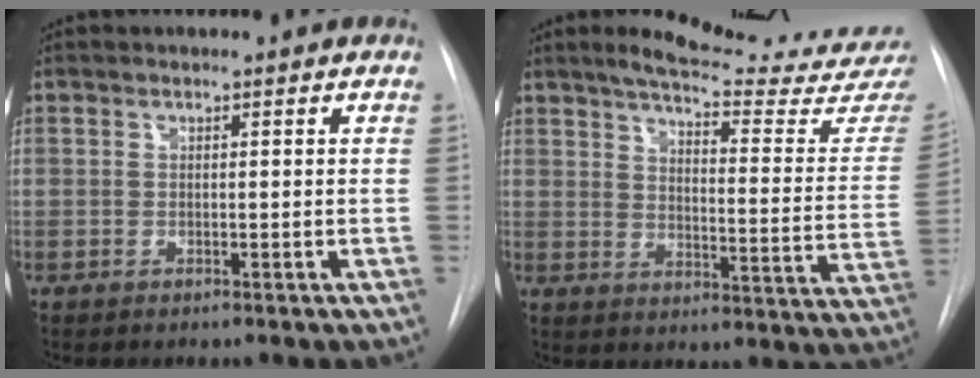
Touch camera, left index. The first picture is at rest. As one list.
[{"total": 22.0, "force": [20.5, 1.0, 8.0], "torque": [-0.110, -0.098, 0.242]}]